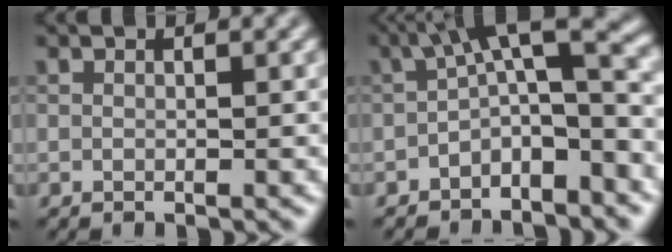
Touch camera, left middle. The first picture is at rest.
{"total": 6.2, "force": [-1.8, 2.1, 5.6], "torque": [-0.077, 0.020, -0.047]}